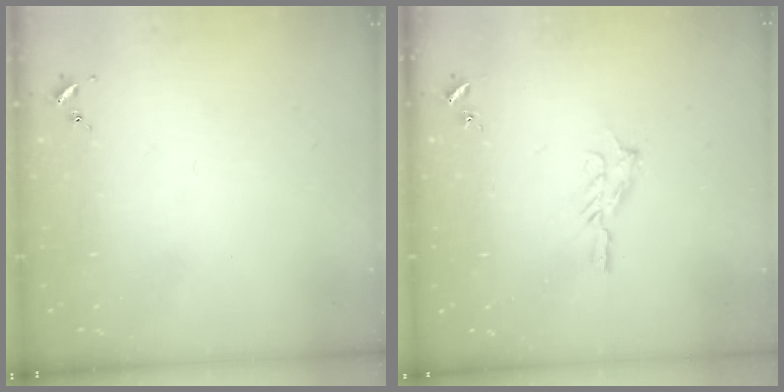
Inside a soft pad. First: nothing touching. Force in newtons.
{"total": 5.6, "press": 5.6, "slide": 0.6}